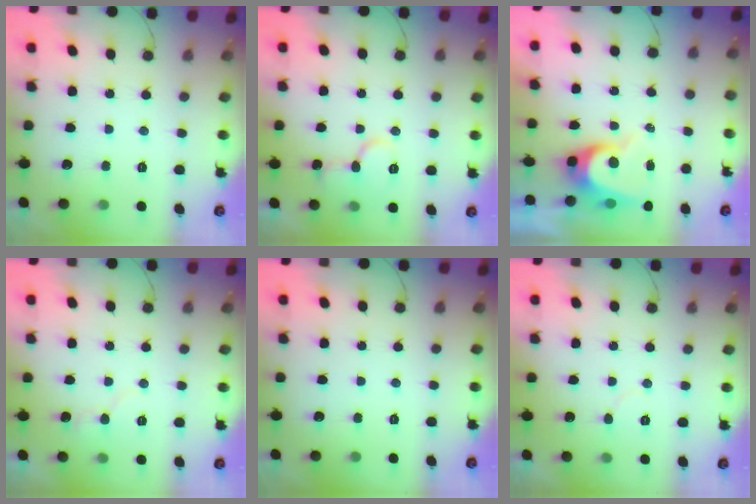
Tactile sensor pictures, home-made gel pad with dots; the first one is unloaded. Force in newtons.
{"total": 9.5, "press": 9.5, "slide": 1.1}
{"total": 7.2, "press": 7.1, "slide": 0.6}
{"total": 5.6, "press": 5.6, "slide": 0.2}
{"total": 0.0}
{"total": 3.6, "press": 3.6, "slide": 0.4}